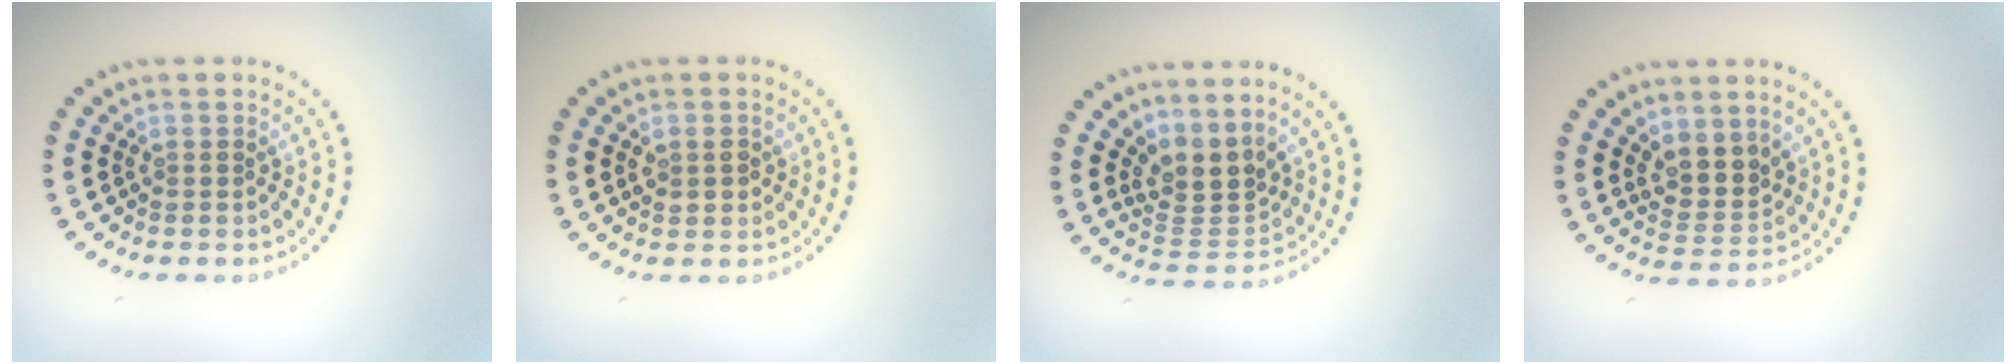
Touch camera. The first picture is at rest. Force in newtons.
{"total": 1.5, "press": 1.5, "slide": 0.3}
{"total": 3.4, "press": 2.4, "slide": 2.4}
{"total": 2.9, "press": 2.3, "slide": 1.6}